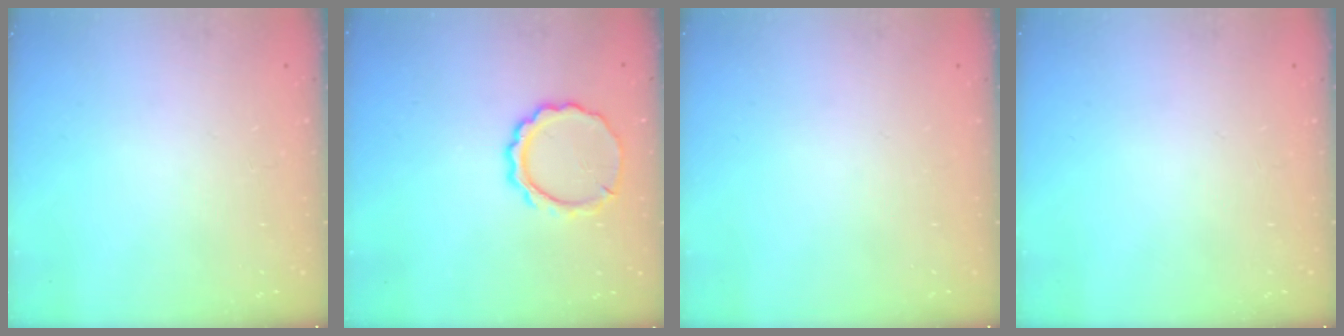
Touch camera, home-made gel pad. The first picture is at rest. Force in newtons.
{"total": 9.1, "press": 9.1, "slide": 0.8}
{"total": 0.0}
{"total": 0.0}